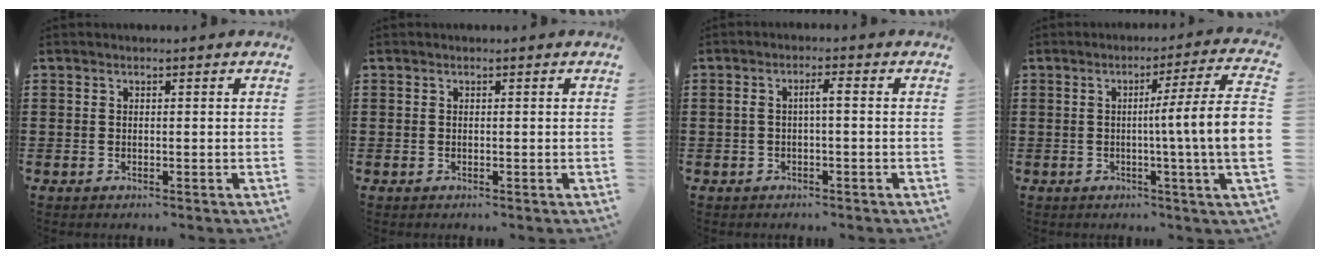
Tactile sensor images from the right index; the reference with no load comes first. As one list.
[{"total": 0.0}, {"total": 2.4, "force": [-0.2, 0.3, 2.4], "torque": [-0.047, 0.004, -0.006]}, {"total": 9.2, "force": [-0.4, -1.0, 9.1], "torque": [-0.150, -0.018, -0.017]}]